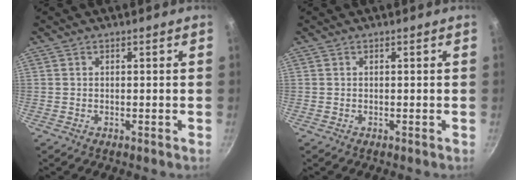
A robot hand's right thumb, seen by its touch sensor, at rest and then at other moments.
{"total": 0.0}